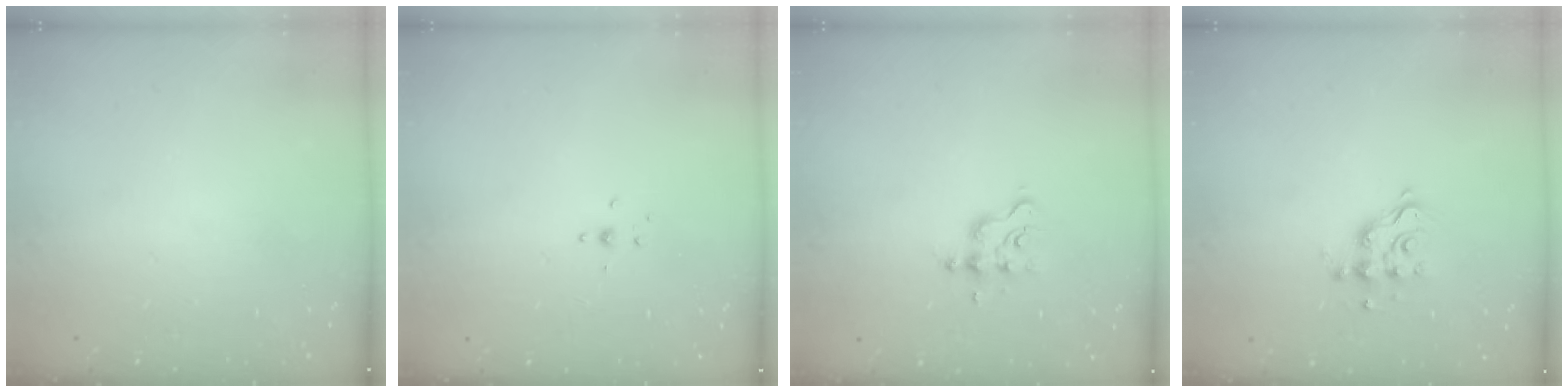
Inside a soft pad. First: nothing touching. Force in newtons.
{"total": 2.4, "press": 2.3, "slide": 0.8}
{"total": 4.7, "press": 4.7, "slide": 0.7}
{"total": 8.0, "press": 8.0, "slide": 0.5}